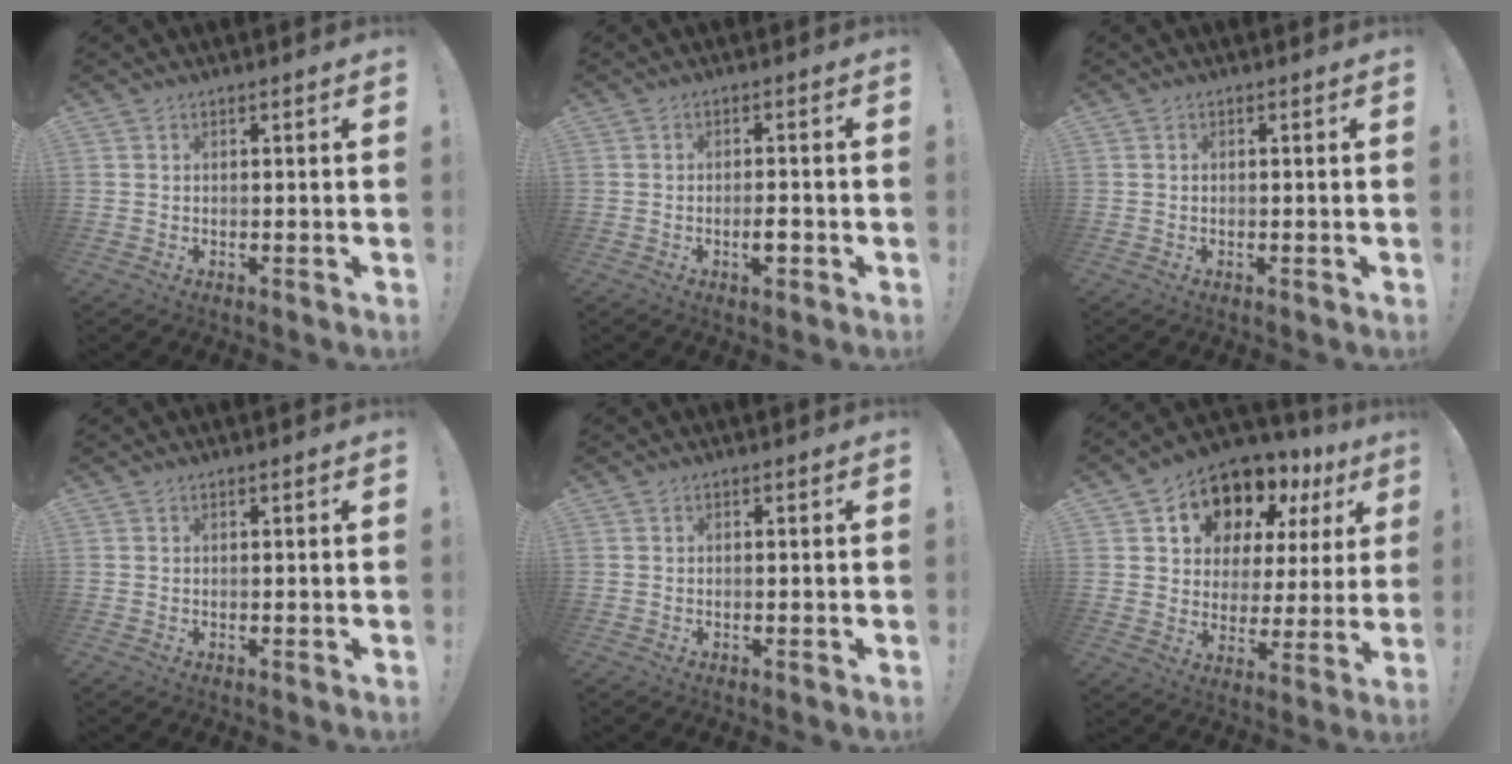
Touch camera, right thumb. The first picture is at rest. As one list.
[{"total": 3.4, "force": [-1.5, 1.1, 2.8], "torque": [-0.041, 0.006, -0.025]}, {"total": 0.0}, {"total": 0.0}, {"total": 0.0}, {"total": 13.3, "force": [10.1, 7.4, 4.4], "torque": [-0.071, -0.088, 0.189]}]